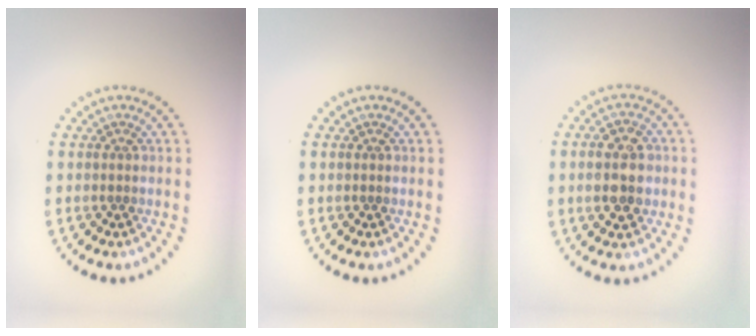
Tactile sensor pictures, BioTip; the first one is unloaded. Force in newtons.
{"total": 0.0}
{"total": 4.3, "press": 4.3, "slide": 0.4}